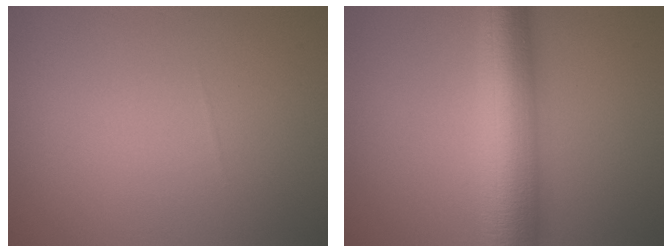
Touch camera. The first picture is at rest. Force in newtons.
{"total": 8.7, "press": 8.7, "slide": 0.2}